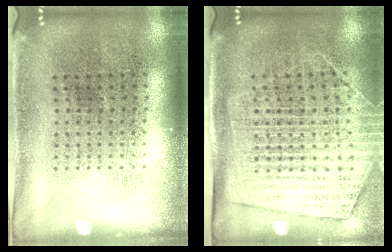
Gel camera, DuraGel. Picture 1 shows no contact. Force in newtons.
{"total": 1.8, "press": 1.5, "slide": 1.0}